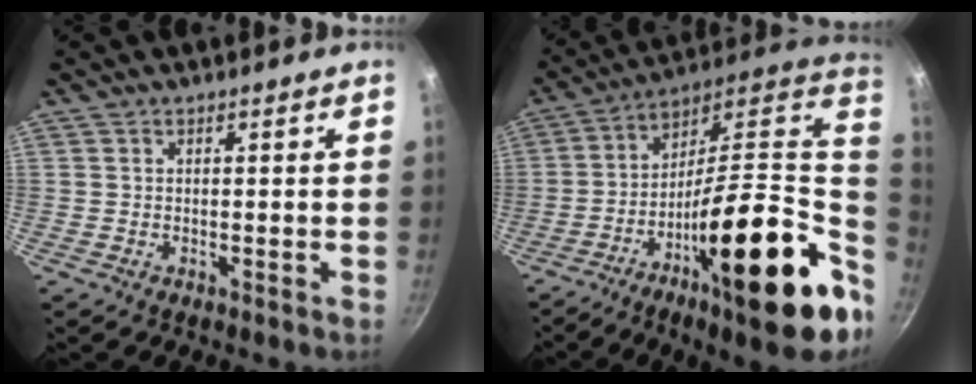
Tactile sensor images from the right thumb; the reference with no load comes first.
{"total": 26.9, "force": [-2.5, 7.7, 25.6], "torque": [-0.373, 0.006, -0.049]}